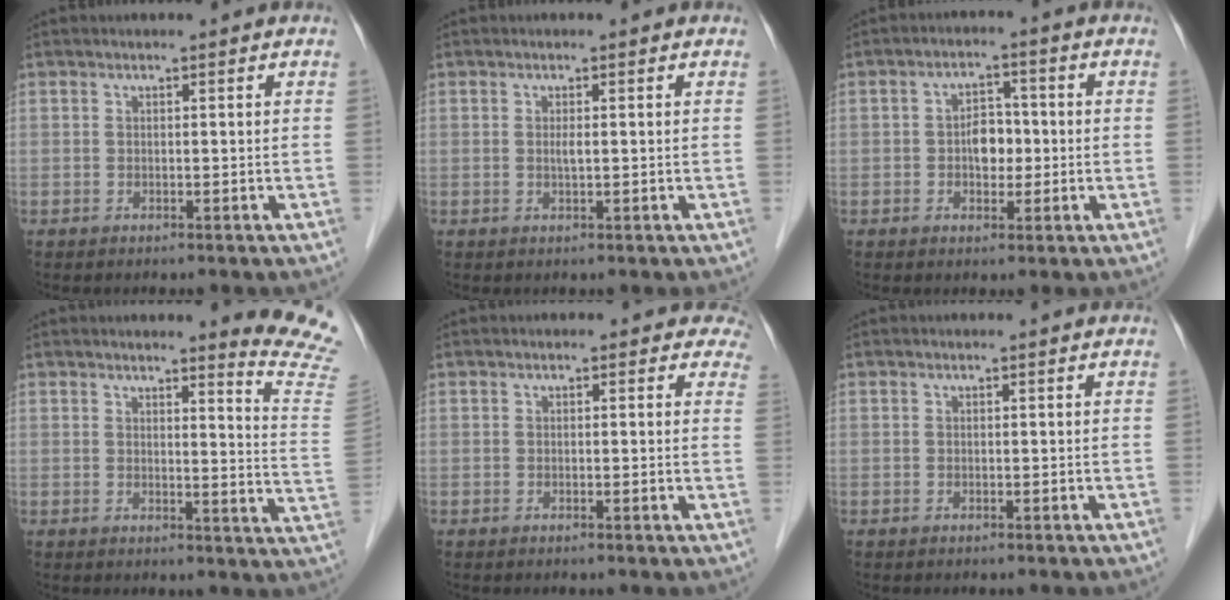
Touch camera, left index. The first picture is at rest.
{"total": 0.9, "force": [0.0, 0.1, 0.9], "torque": [-0.022, -0.001, 0.001]}
{"total": 4.2, "force": [-0.6, 2.8, 3.1], "torque": [-0.053, 0.013, -0.009]}
{"total": 10.0, "force": [9.6, -1.1, 2.6], "torque": [-0.014, -0.101, 0.081]}
{"total": 3.0, "force": [2.4, 1.7, 0.8], "torque": [0.020, -0.004, 0.001]}
{"total": 0.0}